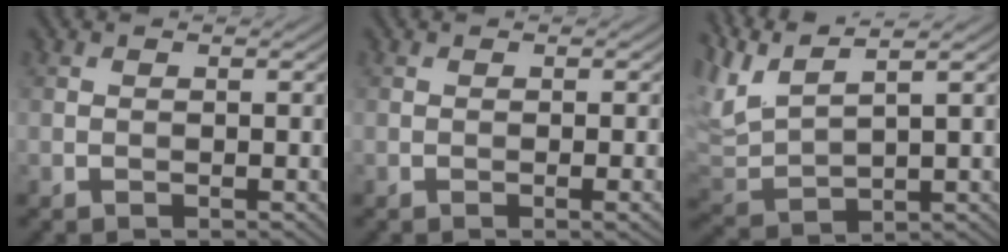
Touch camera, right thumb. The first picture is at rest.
{"total": 1.4, "force": [-0.4, 0.2, 1.3], "torque": [-0.022, -0.002, -0.007]}
{"total": 7.2, "force": [4.7, 1.6, 5.3], "torque": [-0.131, 0.023, 0.096]}